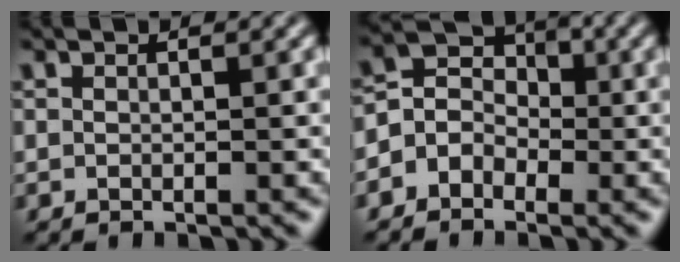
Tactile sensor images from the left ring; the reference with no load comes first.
{"total": 3.5, "force": [-1.4, 3.0, 1.2], "torque": [-0.004, 0.013, -0.040]}